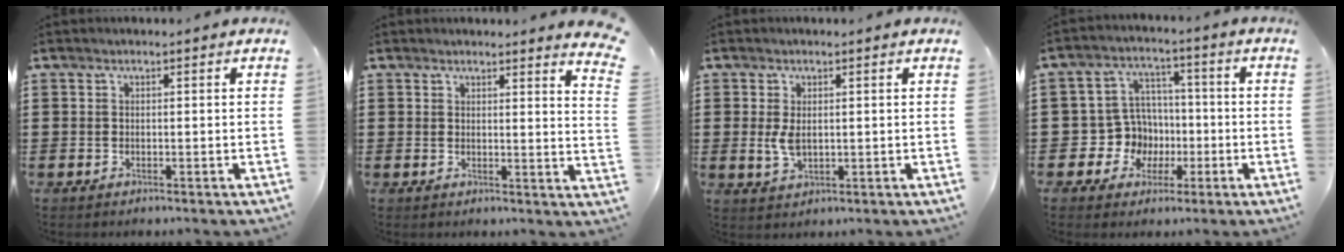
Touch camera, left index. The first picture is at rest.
{"total": 2.8, "force": [2.6, -0.5, 0.9], "torque": [-0.020, -0.013, 0.047]}
{"total": 3.3, "force": [0.3, 1.8, 2.8], "torque": [-0.073, -0.002, 0.002]}
{"total": 8.3, "force": [-1.1, 7.8, 2.5], "torque": [-0.087, 0.013, -0.013]}